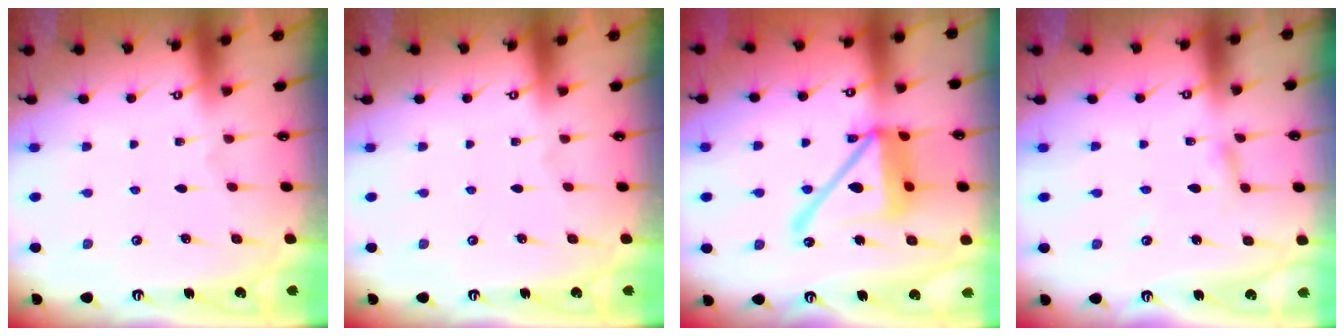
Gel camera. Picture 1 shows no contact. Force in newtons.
{"total": 0.0}
{"total": 17.7, "press": 17.5, "slide": 2.3}
{"total": 2.4, "press": 2.4, "slide": 0.2}